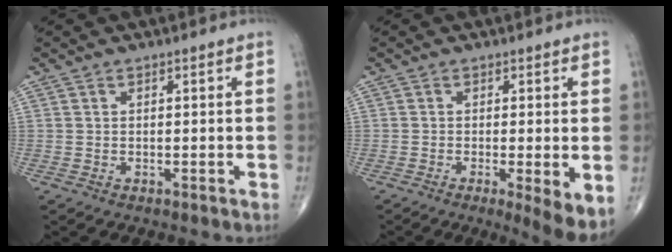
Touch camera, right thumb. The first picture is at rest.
{"total": 6.0, "force": [-1.5, 0.9, 5.7], "torque": [-0.093, -0.020, -0.027]}